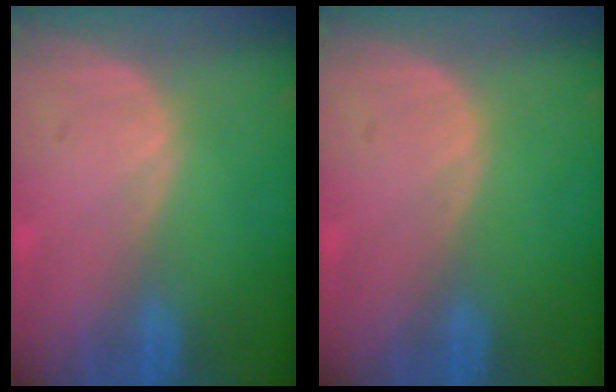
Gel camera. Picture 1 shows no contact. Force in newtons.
{"total": 0.0}